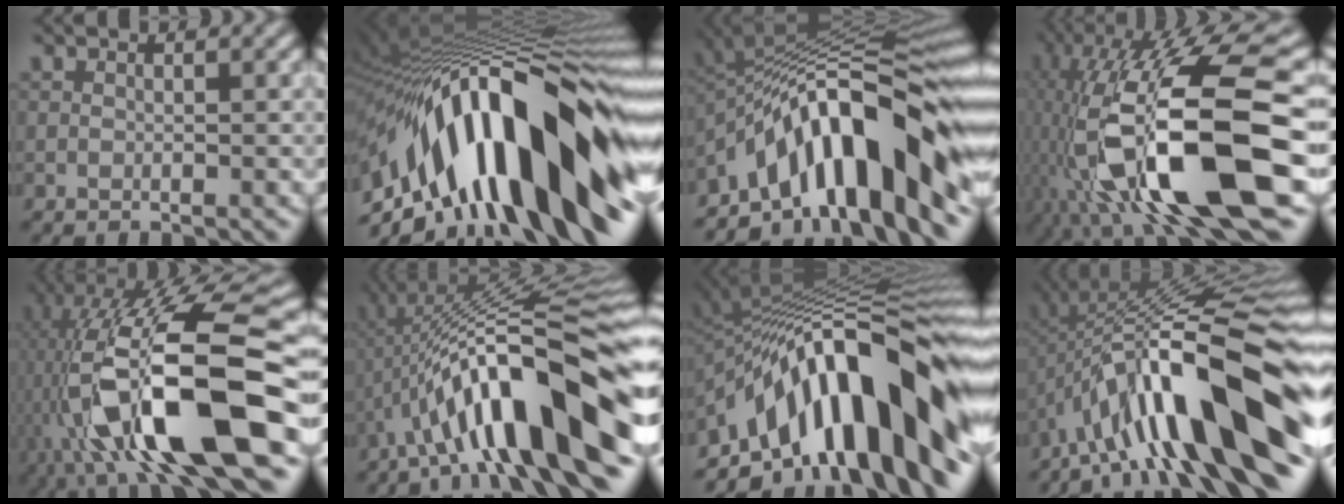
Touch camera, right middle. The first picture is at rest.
{"total": 17.2, "force": [-4.5, 7.0, 15.0], "torque": [-0.250, 0.034, -0.079]}
{"total": 12.5, "force": [-6.2, 3.9, 10.2], "torque": [-0.157, 0.029, -0.090]}
{"total": 15.5, "force": [-4.6, 4.7, 14.0], "torque": [-0.289, 0.009, -0.064]}
{"total": 14.6, "force": [-3.2, 3.8, 13.7], "torque": [-0.269, 0.031, -0.042]}
{"total": 12.9, "force": [-4.1, 2.5, 12.0], "torque": [-0.215, 0.034, -0.049]}
{"total": 15.0, "force": [-5.7, 5.9, 12.5], "torque": [-0.176, 0.051, -0.098]}
{"total": 14.5, "force": [-5.7, 3.2, 12.9], "torque": [-0.213, 0.038, -0.080]}